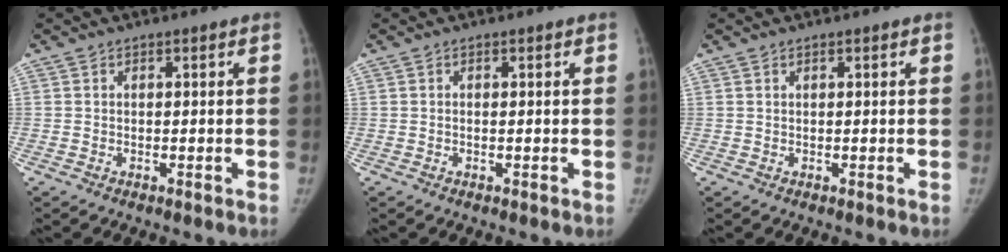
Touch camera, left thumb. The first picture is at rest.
{"total": 0.0}
{"total": 0.0}